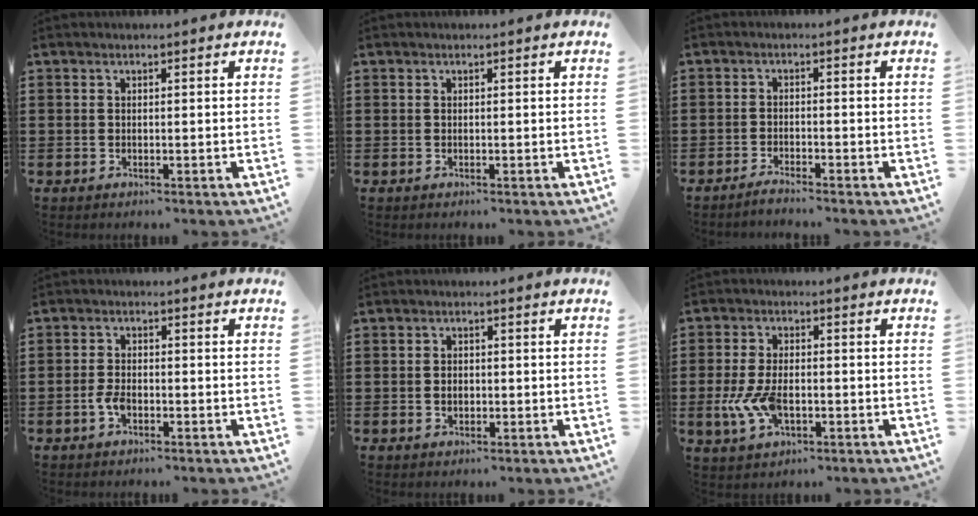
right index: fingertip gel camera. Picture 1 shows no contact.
{"total": 0.0}
{"total": 2.3, "force": [-2.2, -0.2, 0.4], "torque": [-0.007, 0.002, -0.043]}
{"total": 2.6, "force": [-1.2, 1.2, 2.0], "torque": [-0.053, -0.006, -0.025]}
{"total": 1.5, "force": [-0.3, 1.1, 1.1], "torque": [-0.024, 0.003, -0.008]}
{"total": 6.9, "force": [-1.8, 3.4, 5.7], "torque": [-0.140, -0.008, -0.037]}